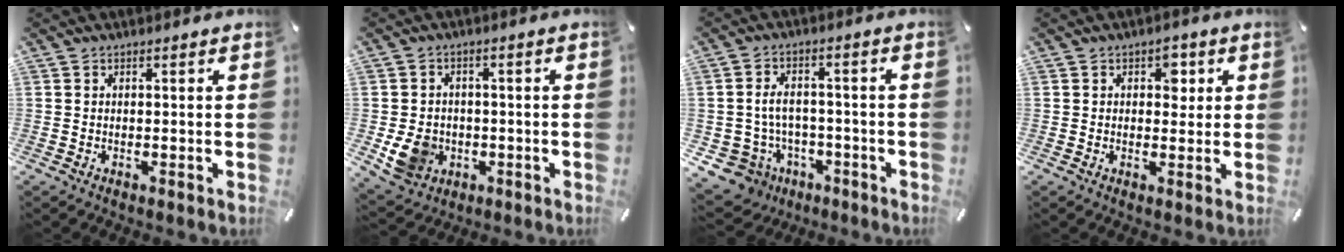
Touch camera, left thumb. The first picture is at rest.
{"total": 8.4, "force": [-1.7, 7.4, 3.7], "torque": [-0.084, 0.012, -0.030]}
{"total": 8.1, "force": [-1.3, 7.4, 3.0], "torque": [-0.095, 0.007, -0.020]}
{"total": 3.8, "force": [1.1, 2.8, 2.3], "torque": [-0.011, -0.008, 0.007]}